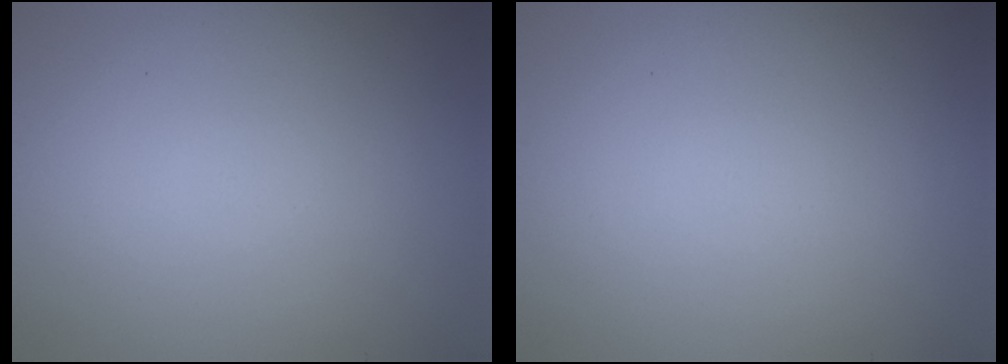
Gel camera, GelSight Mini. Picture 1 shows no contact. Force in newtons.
{"total": 0.0}